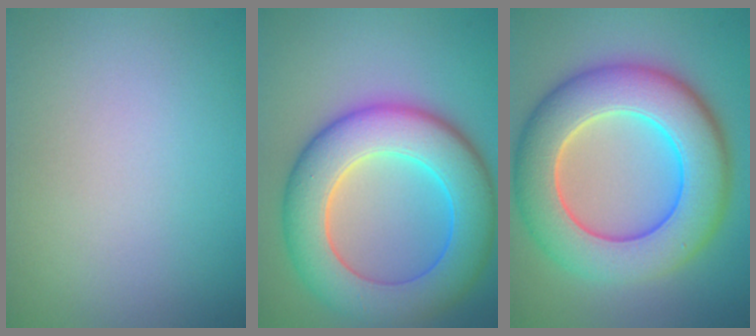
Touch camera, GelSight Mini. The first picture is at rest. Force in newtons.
{"total": 10.0, "press": 10.0, "slide": 0.2}
{"total": 11.1, "press": 11.0, "slide": 0.7}